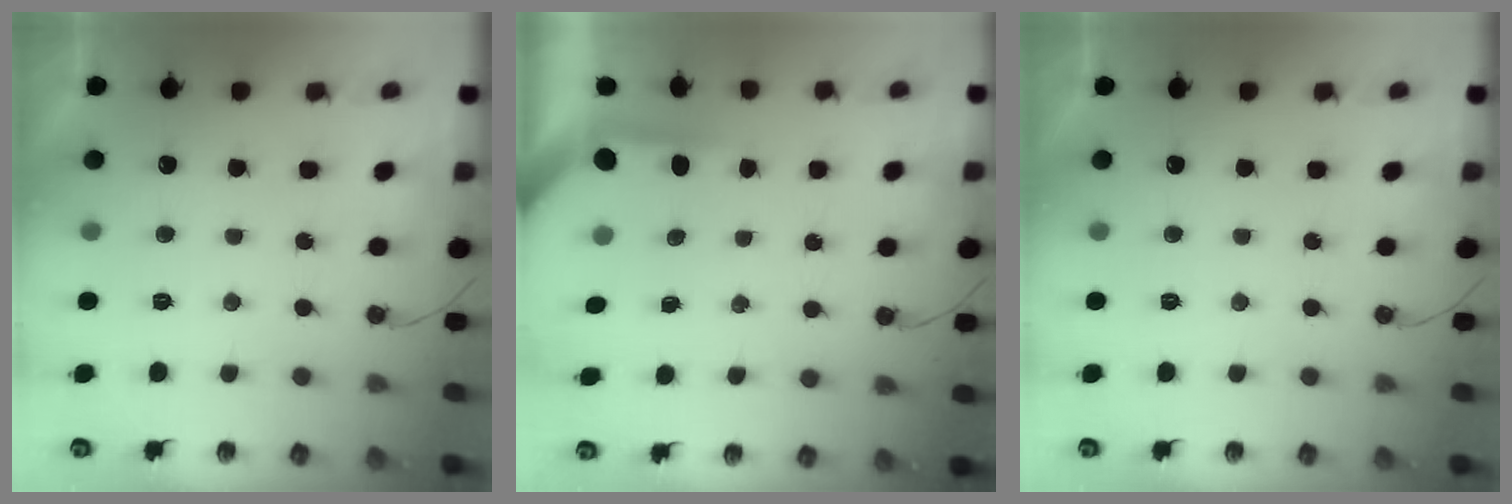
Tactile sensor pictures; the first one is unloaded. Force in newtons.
{"total": 3.8, "press": 3.7, "slide": 0.4}
{"total": 0.0}